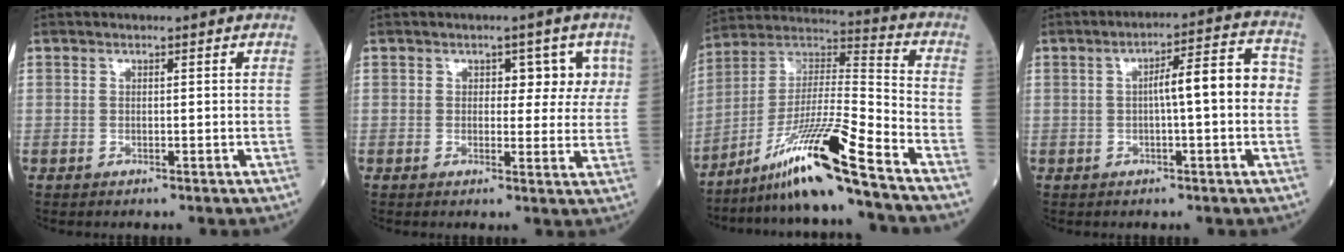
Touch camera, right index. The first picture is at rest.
{"total": 4.9, "force": [1.8, 3.0, 3.4], "torque": [-0.021, 0.010, 0.018]}
{"total": 15.6, "force": [-10.9, -1.6, 11.0], "torque": [-0.209, -0.001, -0.195]}
{"total": 8.3, "force": [0.1, 1.1, 8.2], "torque": [-0.117, 0.033, -0.002]}